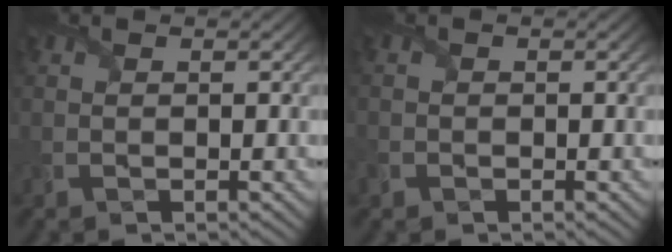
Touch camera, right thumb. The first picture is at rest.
{"total": 1.4, "force": [-0.8, 1.1, 0.2], "torque": [-0.005, -0.008, -0.019]}